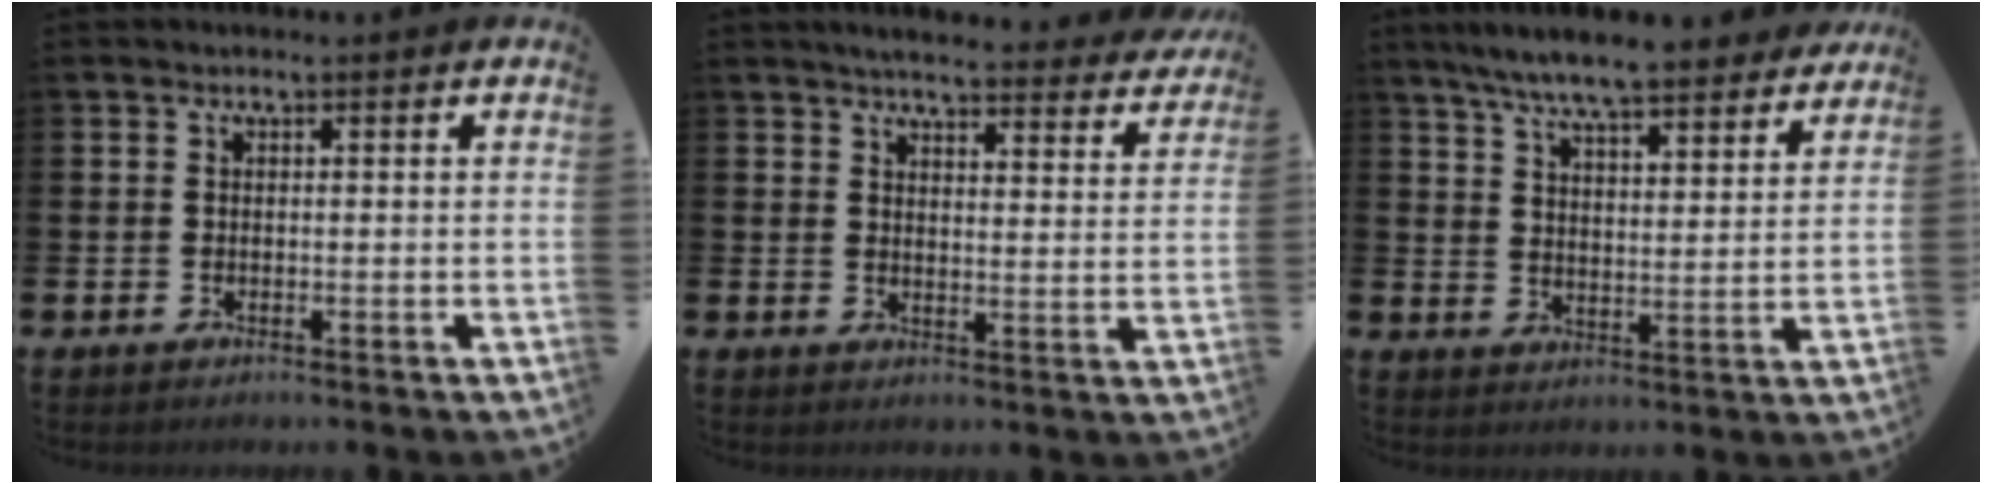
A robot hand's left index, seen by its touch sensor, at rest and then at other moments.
{"total": 4.5, "force": [4.4, 0.4, 1.1], "torque": [-0.025, -0.034, 0.072]}
{"total": 8.2, "force": [7.7, 0.8, 2.7], "torque": [-0.068, -0.048, 0.135]}